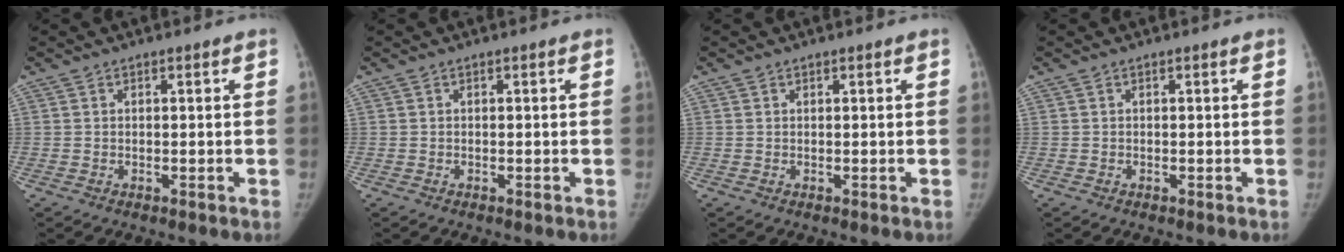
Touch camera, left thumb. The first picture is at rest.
{"total": 0.0}
{"total": 0.0}
{"total": 0.0}